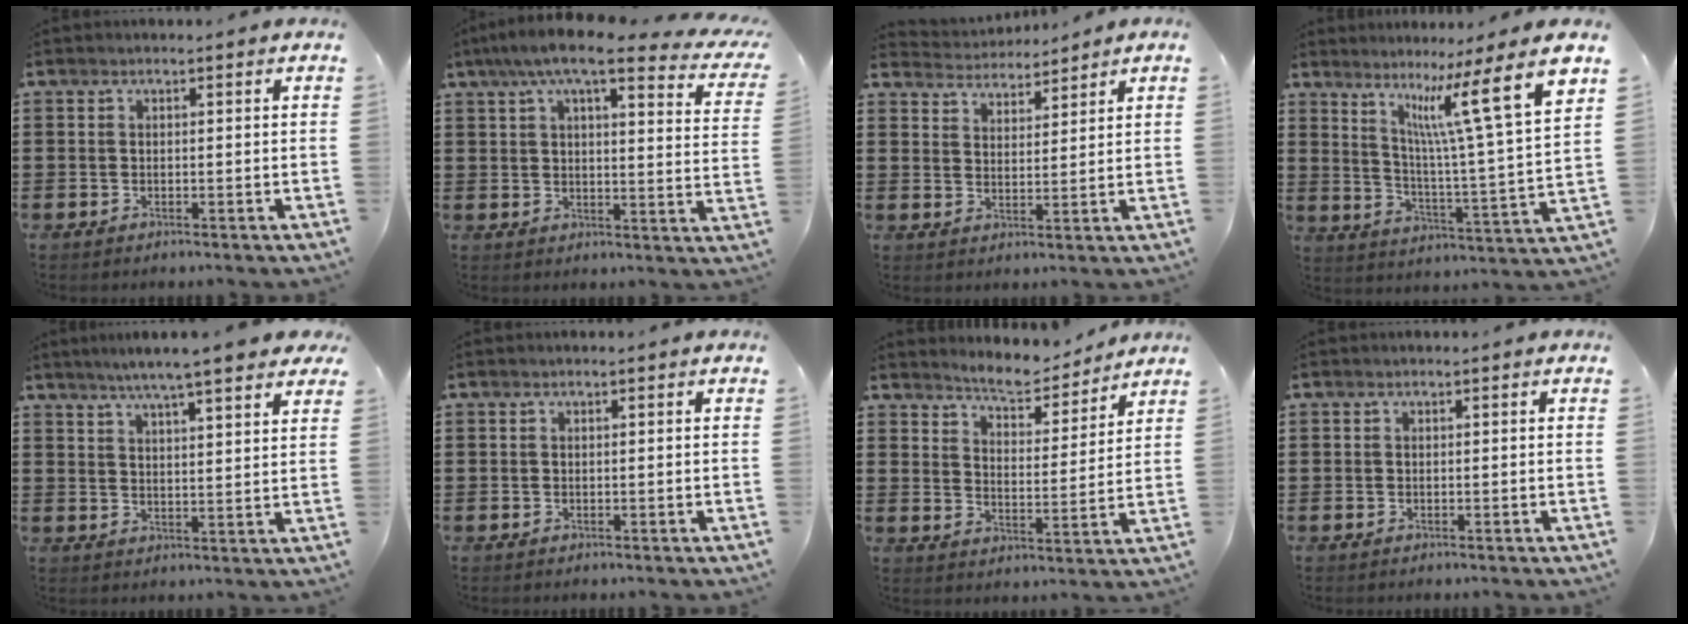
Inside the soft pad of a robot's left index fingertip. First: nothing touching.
{"total": 8.8, "force": [6.9, 0.9, 5.4], "torque": [-0.119, -0.021, 0.117]}
{"total": 3.7, "force": [3.7, 0.6, -0.1], "torque": [-0.013, -0.014, 0.066]}
{"total": 11.6, "force": [7.4, -0.4, 8.9], "torque": [-0.160, -0.050, 0.106]}
{"total": 5.8, "force": [4.9, 0.2, 3.0], "torque": [-0.075, -0.014, 0.084]}
{"total": 0.0}
{"total": 5.7, "force": [5.6, 0.3, 1.1], "torque": [-0.037, -0.037, 0.095]}
{"total": 0.0}